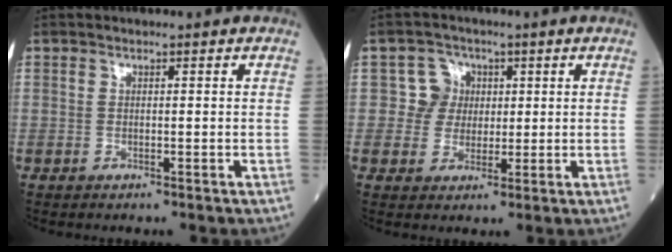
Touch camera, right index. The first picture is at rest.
{"total": 4.5, "force": [0.8, 4.4, 0.2], "torque": [0.007, 0.011, 0.012]}